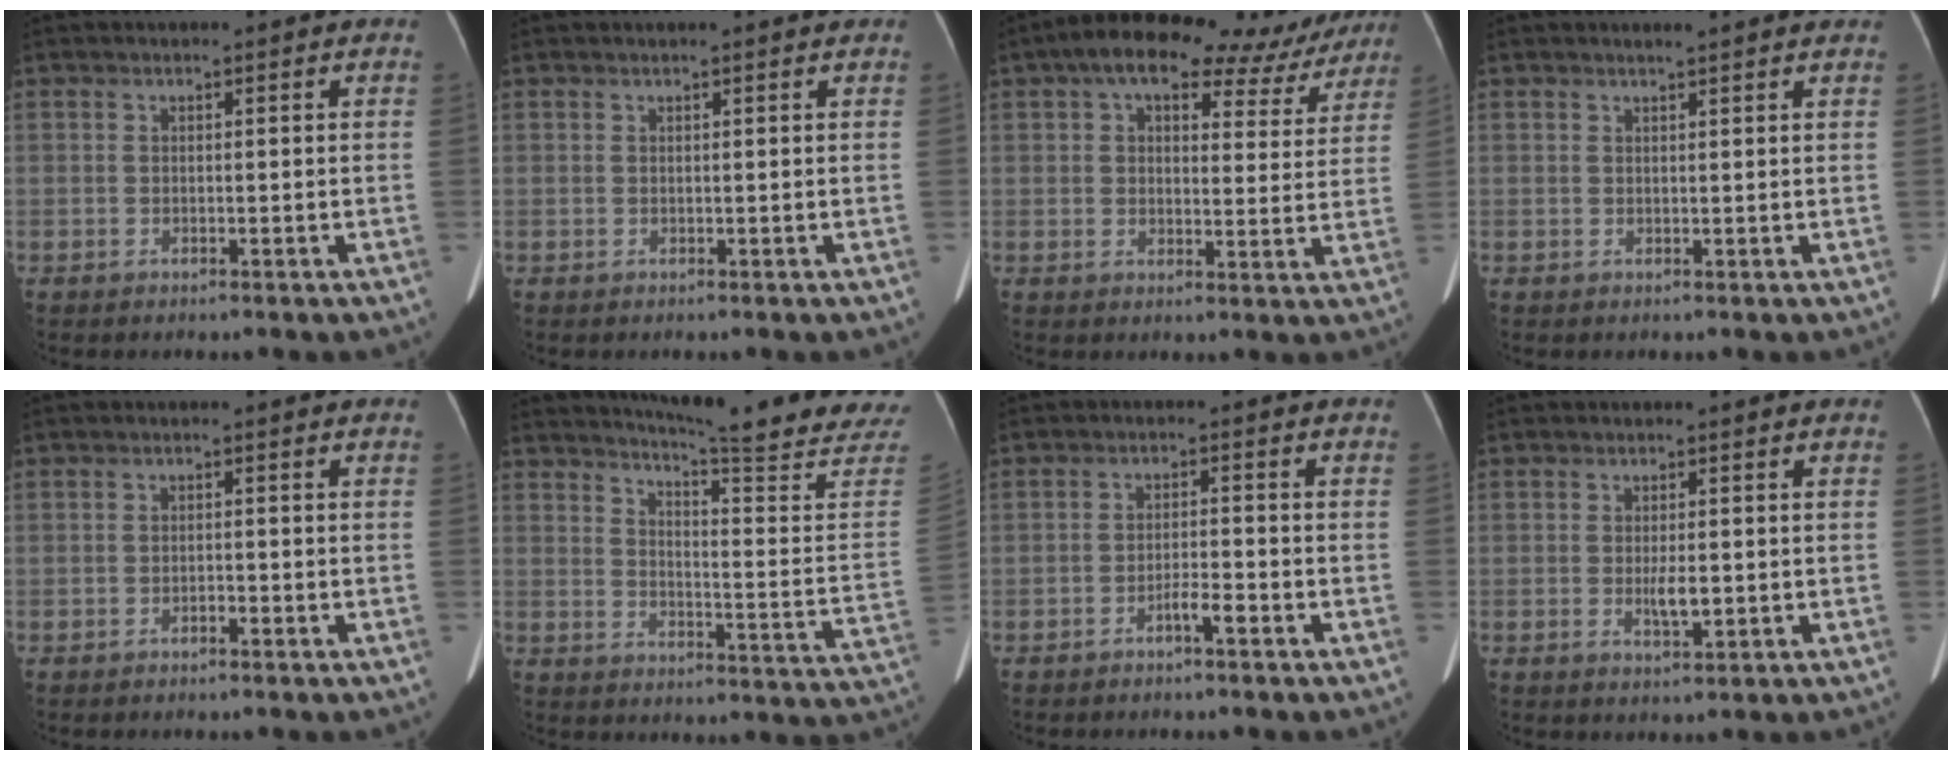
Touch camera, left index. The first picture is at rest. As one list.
[{"total": 2.5, "force": [2.3, 0.4, 0.8], "torque": [-0.010, 0.014, 0.018]}, {"total": 16.5, "force": [12.3, 7.0, 8.5], "torque": [-0.112, 0.048, 0.150]}, {"total": 3.8, "force": [3.5, 0.2, 1.6], "torque": [-0.023, 0.013, 0.036]}, {"total": 1.0, "force": [-0.8, 0.1, 0.6], "torque": [-0.010, 0.001, -0.012]}, {"total": 20.6, "force": [18.5, -0.2, 8.9], "torque": [-0.127, -0.090, 0.221]}, {"total": 2.6, "force": [-1.8, 0.1, 1.9], "torque": [-0.032, 0.000, -0.033]}, {"total": 2.9, "force": [-0.4, 0.7, 2.8], "torque": [-0.052, -0.004, -0.003]}]